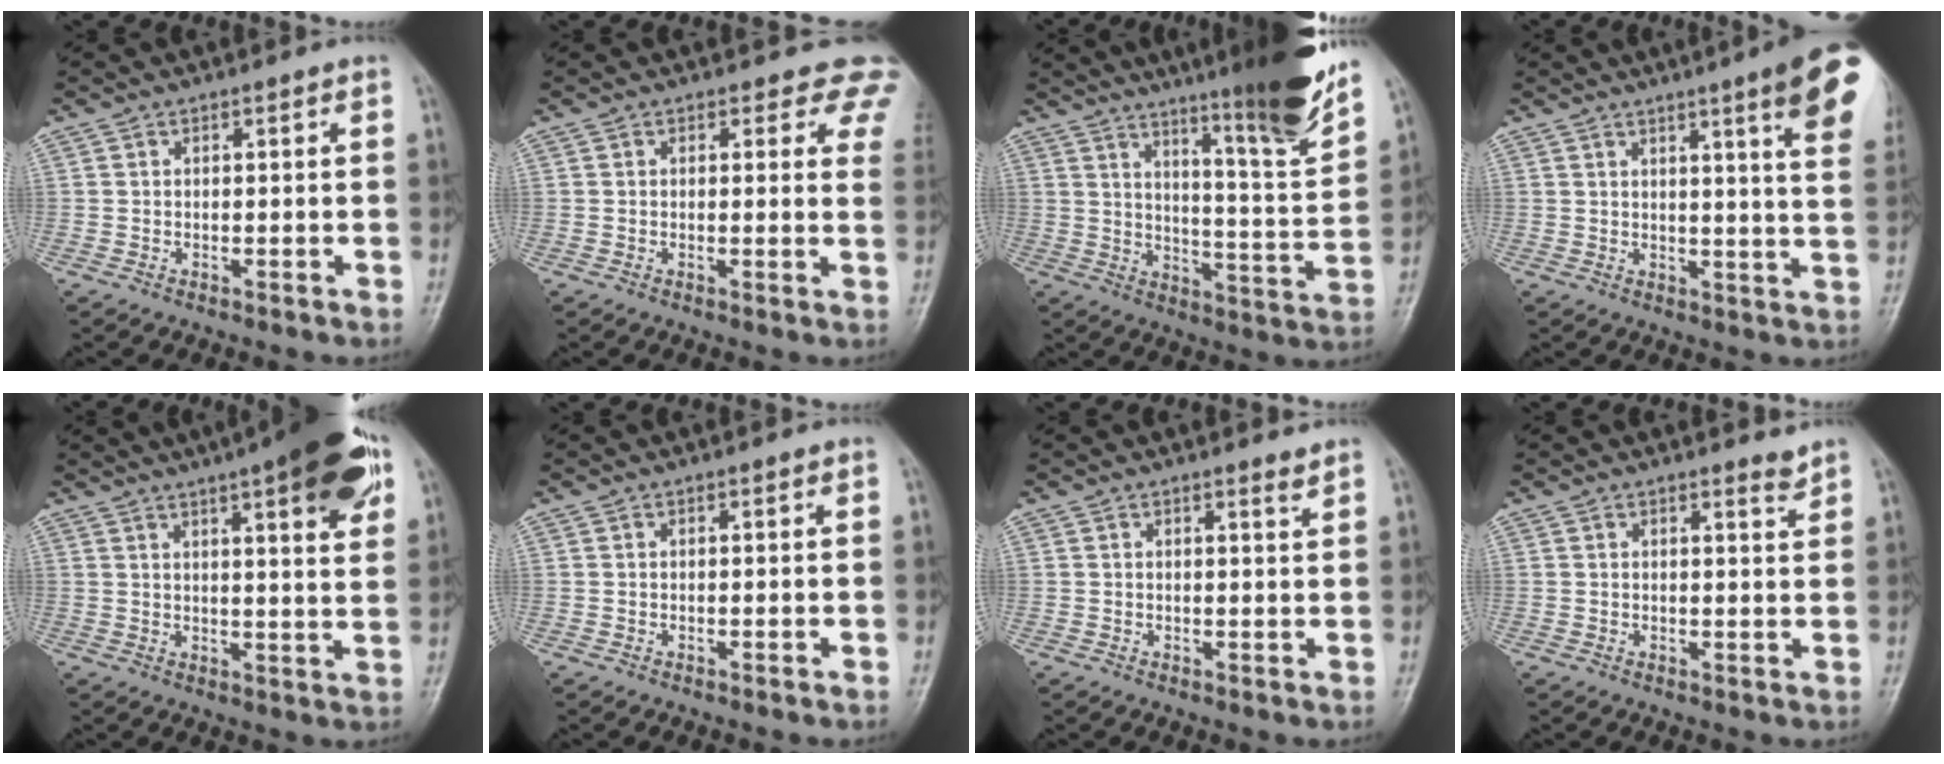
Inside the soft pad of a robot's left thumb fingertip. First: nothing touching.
{"total": 6.5, "force": [5.1, 3.4, 2.3], "torque": [0.018, -0.018, 0.028]}
{"total": 18.0, "force": [13.1, 1.2, 12.3], "torque": [-0.157, -0.079, 0.192]}
{"total": 14.0, "force": [7.6, 1.3, 11.7], "torque": [-0.129, -0.032, 0.081]}
{"total": 16.0, "force": [8.3, 3.7, 13.1], "torque": [-0.156, -0.018, 0.111]}
{"total": 0.0}
{"total": 1.1, "force": [1.0, -0.1, 0.4], "torque": [0.000, -0.012, 0.018]}
{"total": 1.5, "force": [1.5, 0.0, 0.4], "torque": [0.003, -0.017, 0.023]}